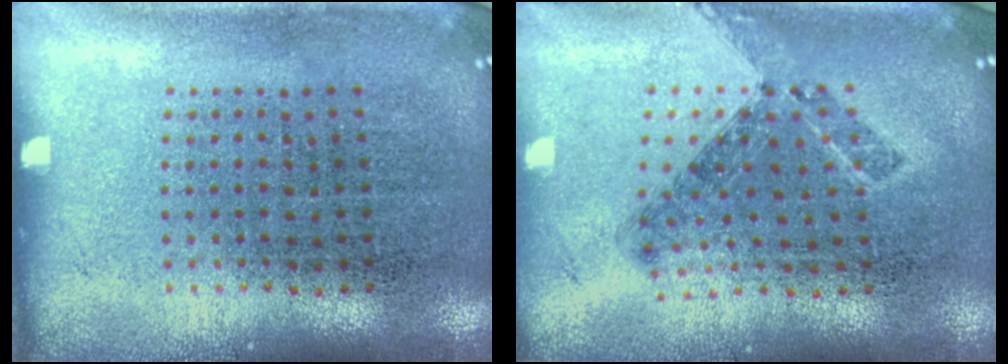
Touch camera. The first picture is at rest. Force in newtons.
{"total": 0.8, "press": 0.7, "slide": 0.3}